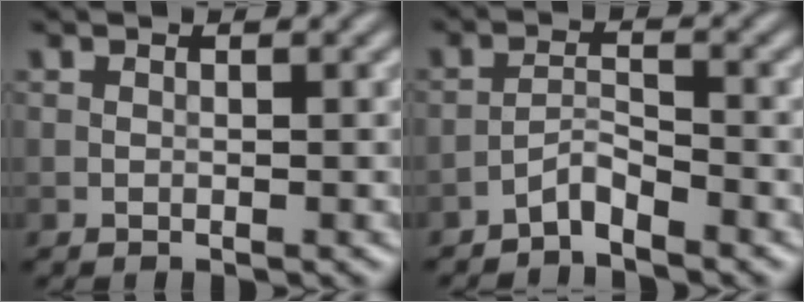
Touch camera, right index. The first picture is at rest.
{"total": 2.0, "force": [-1.9, 0.2, 0.8], "torque": [-0.015, 0.010, -0.040]}